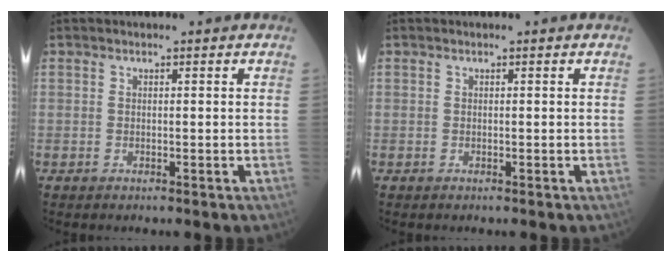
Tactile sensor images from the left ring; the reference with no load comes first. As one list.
[{"total": 0.0}]